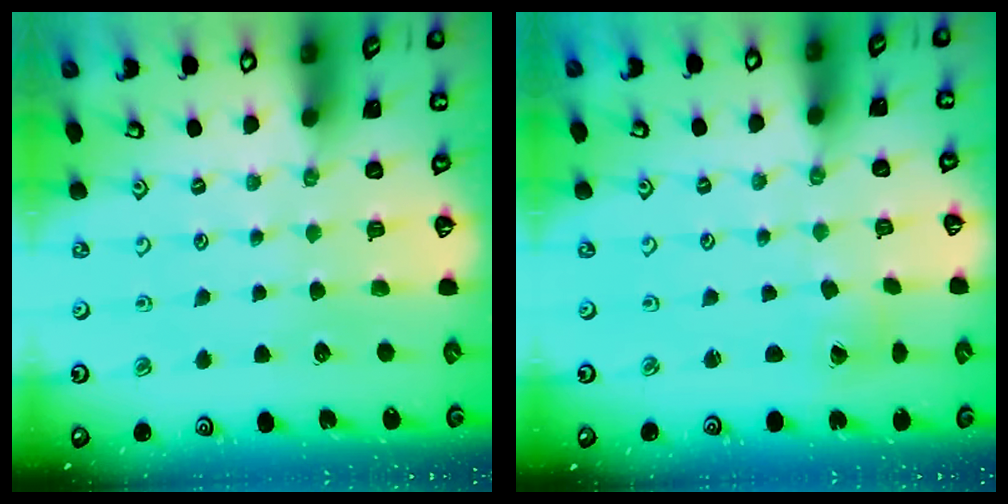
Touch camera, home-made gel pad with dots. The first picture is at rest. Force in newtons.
{"total": 1.5, "press": 1.5, "slide": 0.1}